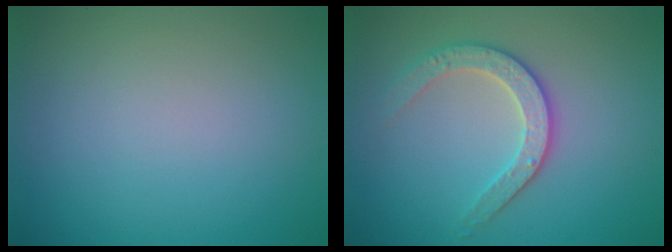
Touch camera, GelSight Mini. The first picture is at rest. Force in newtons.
{"total": 2.9, "press": 2.9, "slide": 0.7}